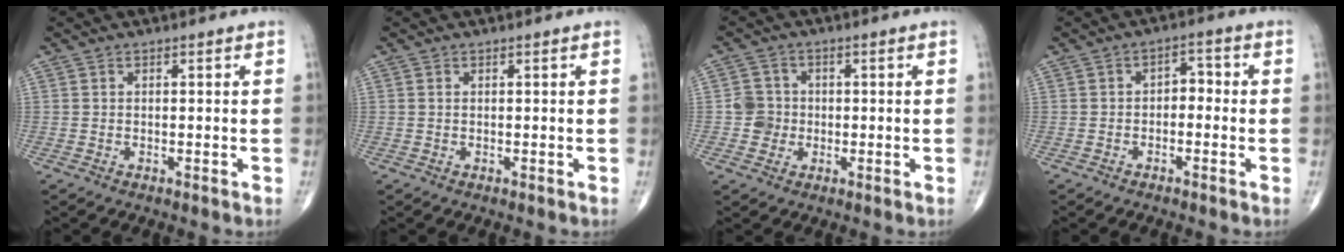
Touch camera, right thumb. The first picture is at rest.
{"total": 0.0}
{"total": 4.1, "force": [-0.5, 4.0, 0.8], "torque": [0.010, 0.009, -0.015]}
{"total": 3.3, "force": [-0.8, 2.1, 2.4], "torque": [-0.017, 0.021, -0.022]}